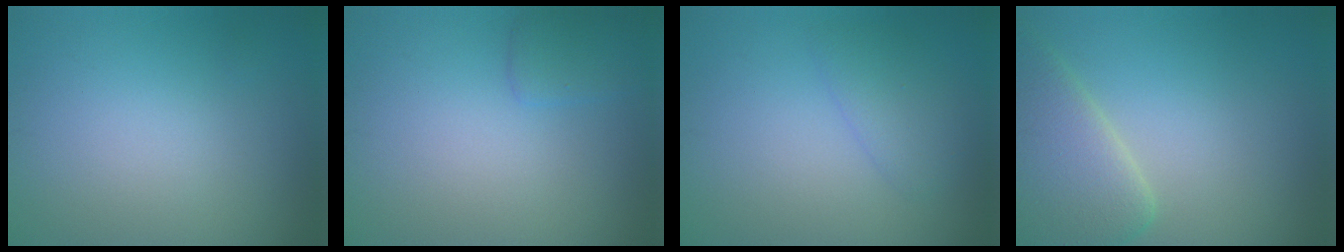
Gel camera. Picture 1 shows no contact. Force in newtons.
{"total": 1.6, "press": 1.6, "slide": 0.1}
{"total": 2.0, "press": 2.0, "slide": 0.2}
{"total": 6.3, "press": 6.3, "slide": 0.8}